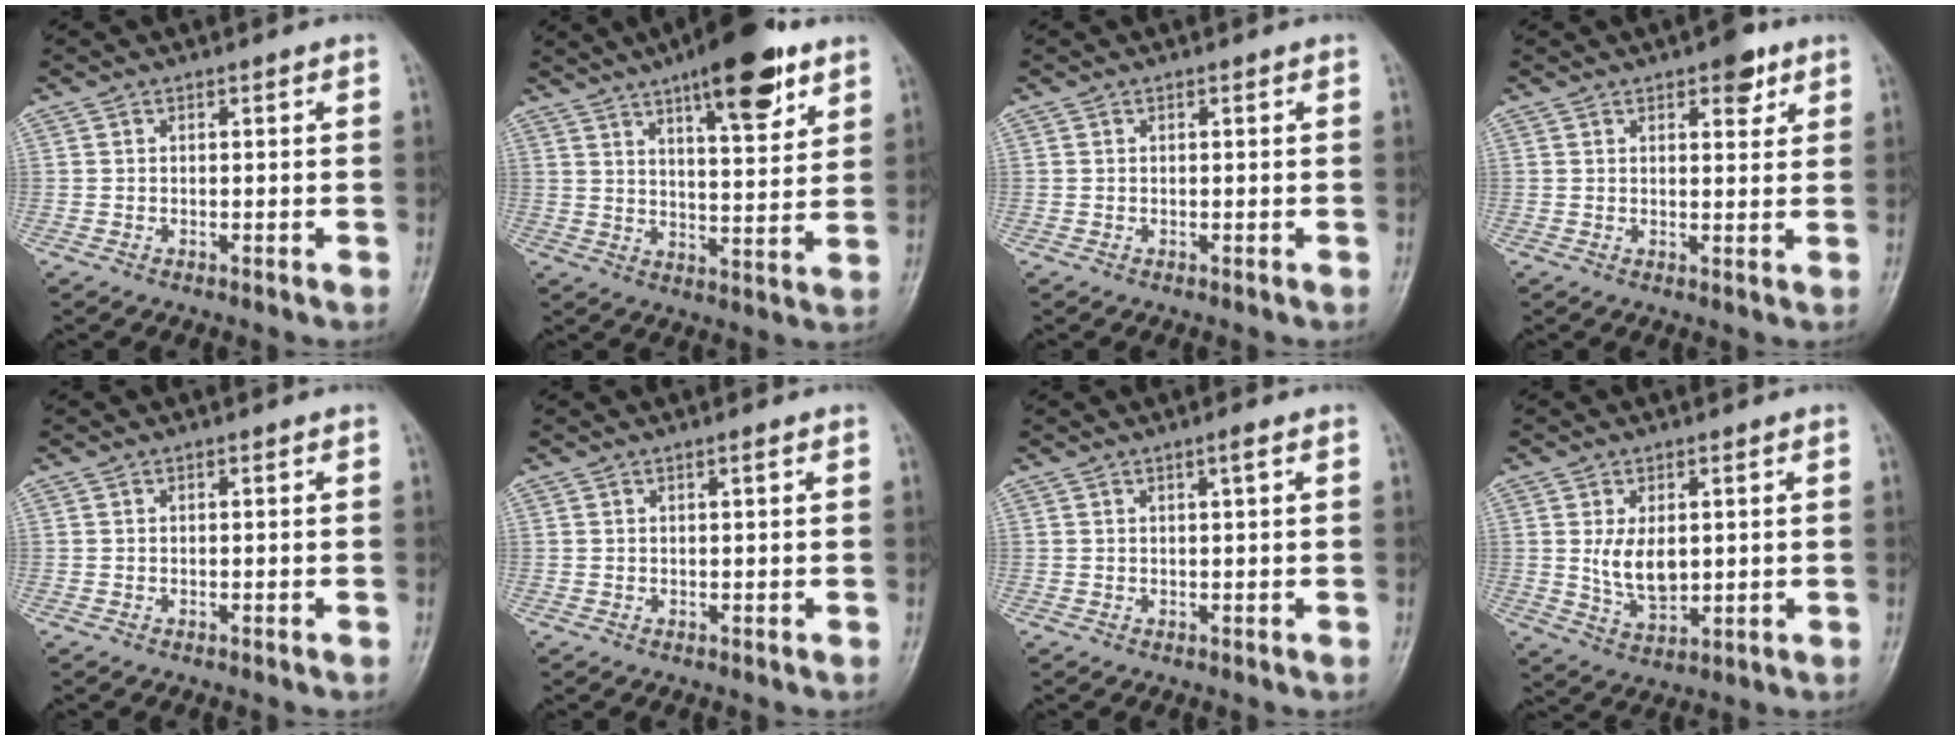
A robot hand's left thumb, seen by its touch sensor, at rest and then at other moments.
{"total": 15.2, "force": [9.0, 4.7, 11.3], "torque": [-0.136, -0.041, 0.133]}
{"total": 0.0}
{"total": 4.9, "force": [2.9, 2.3, 3.3], "torque": [-0.023, -0.011, 0.035]}
{"total": 0.0}
{"total": 0.7, "force": [0.4, 0.0, 0.6], "torque": [-0.009, 0.000, 0.006]}
{"total": 1.3, "force": [0.6, 0.0, 1.1], "torque": [-0.019, -0.001, 0.011]}
{"total": 7.1, "force": [1.0, 4.2, 5.6], "torque": [-0.084, -0.016, 0.029]}